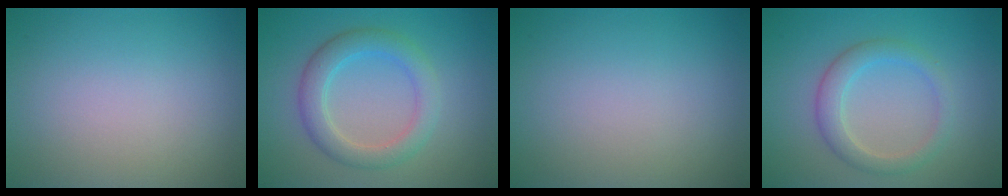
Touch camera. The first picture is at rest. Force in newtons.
{"total": 3.8, "press": 3.8, "slide": 0.1}
{"total": 0.0}
{"total": 2.9, "press": 2.9, "slide": 0.2}